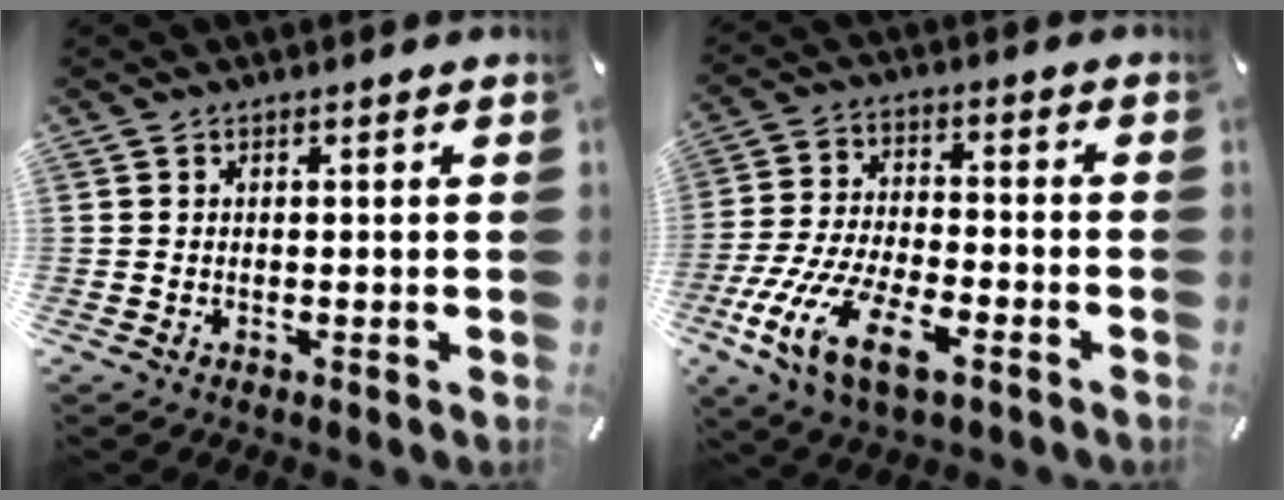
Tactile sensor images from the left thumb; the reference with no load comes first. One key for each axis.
{"total": 14.9, "fx": -7.6, "fy": 6.7, "fz": 11.0, "tx": -0.230, "ty": 0.023, "tz": -0.135}